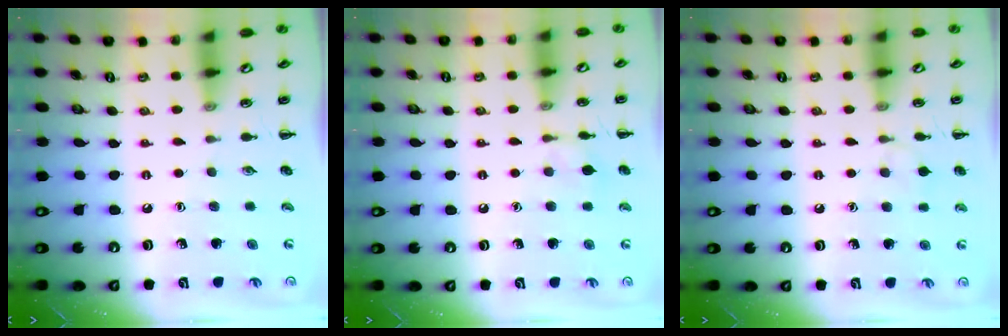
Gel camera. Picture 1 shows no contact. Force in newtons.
{"total": 5.5, "press": 5.3, "slide": 1.4}
{"total": 6.1, "press": 5.8, "slide": 1.9}